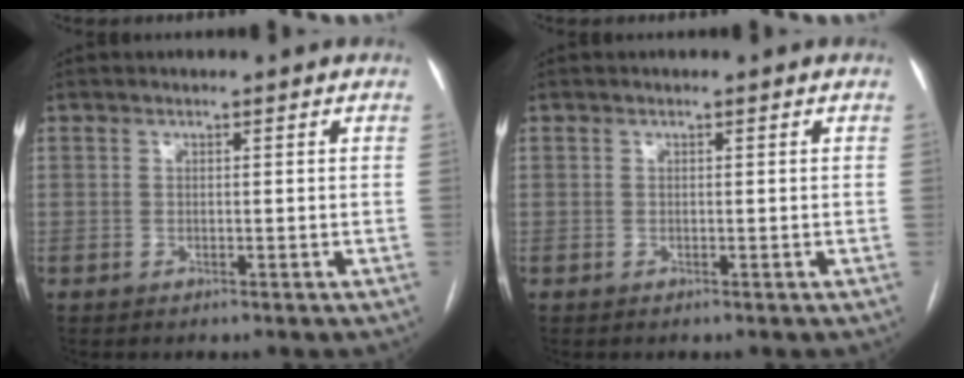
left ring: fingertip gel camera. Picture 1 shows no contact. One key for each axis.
{"total": 0.0}